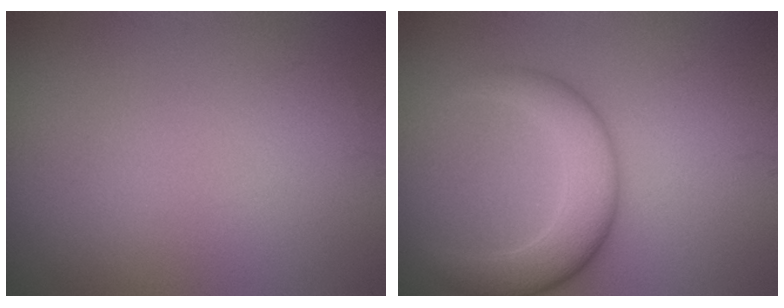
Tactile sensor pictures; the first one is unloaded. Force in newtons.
{"total": 5.1, "press": 5.1, "slide": 0.2}